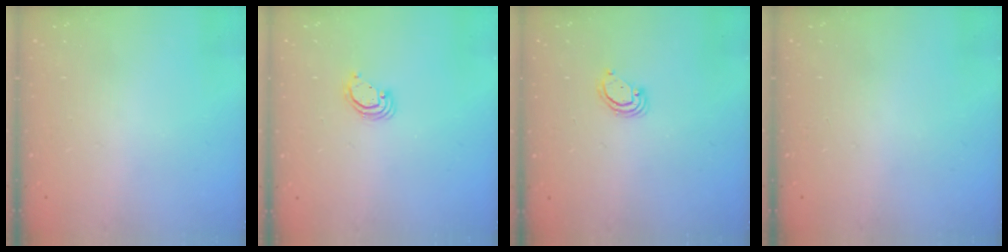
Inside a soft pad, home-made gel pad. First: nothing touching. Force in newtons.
{"total": 3.6, "press": 3.6, "slide": 0.2}
{"total": 3.6, "press": 3.6, "slide": 0.3}
{"total": 0.0}